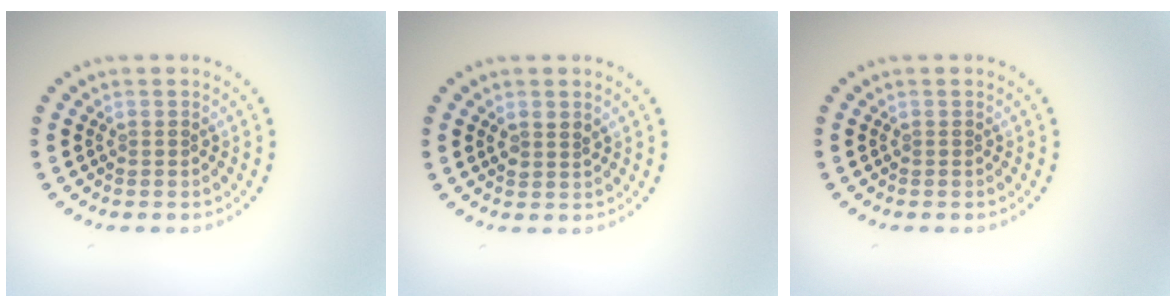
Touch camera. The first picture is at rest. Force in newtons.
{"total": 1.2, "press": 1.1, "slide": 0.5}
{"total": 0.0}